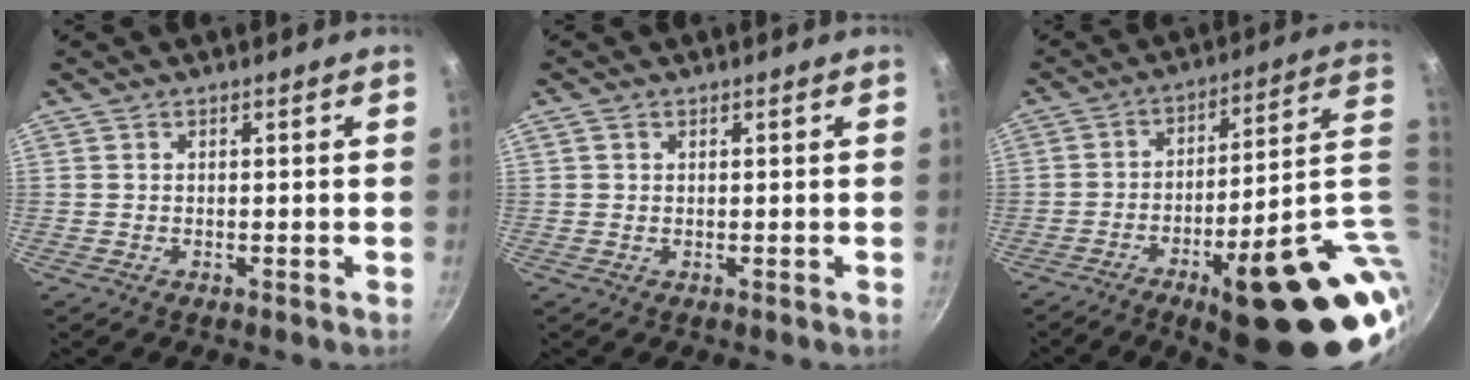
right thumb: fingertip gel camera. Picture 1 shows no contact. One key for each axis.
{"total": 0.9, "fx": 0.5, "fy": 0.7, "fz": 0.4, "tx": -0.008, "ty": 0.002, "tz": 0.008}
{"total": 26.3, "fx": -6.0, "fy": 7.6, "fz": 24.4, "tx": -0.278, "ty": 0.019, "tz": -0.072}